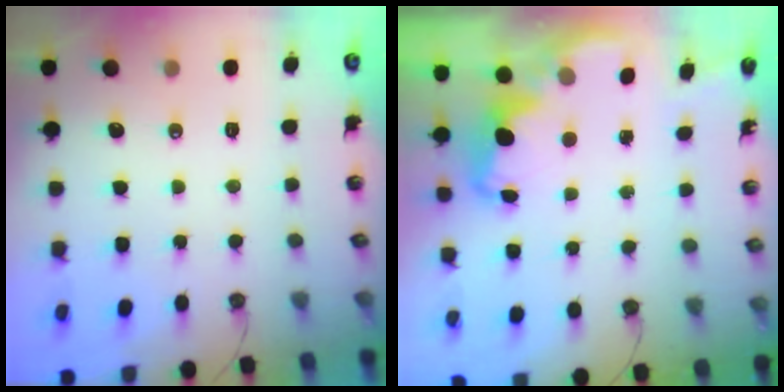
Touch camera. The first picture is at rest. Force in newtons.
{"total": 2.4, "press": 2.4, "slide": 0.5}